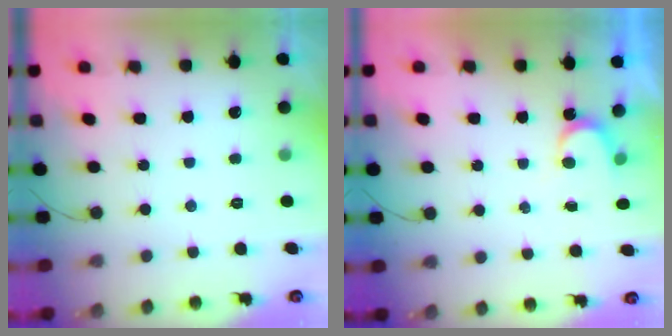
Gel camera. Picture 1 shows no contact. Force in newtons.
{"total": 2.8, "press": 2.8, "slide": 0.2}